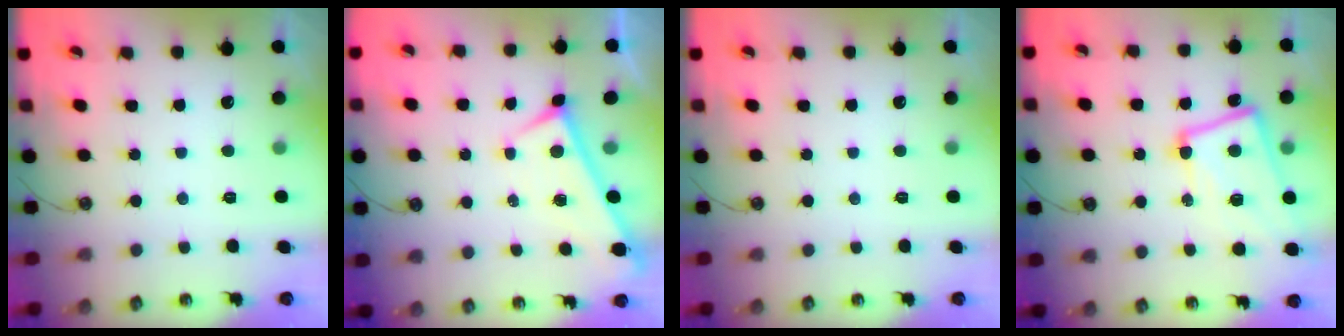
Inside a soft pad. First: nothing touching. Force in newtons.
{"total": 0.0}
{"total": 0.0}
{"total": 9.9, "press": 9.7, "slide": 2.0}